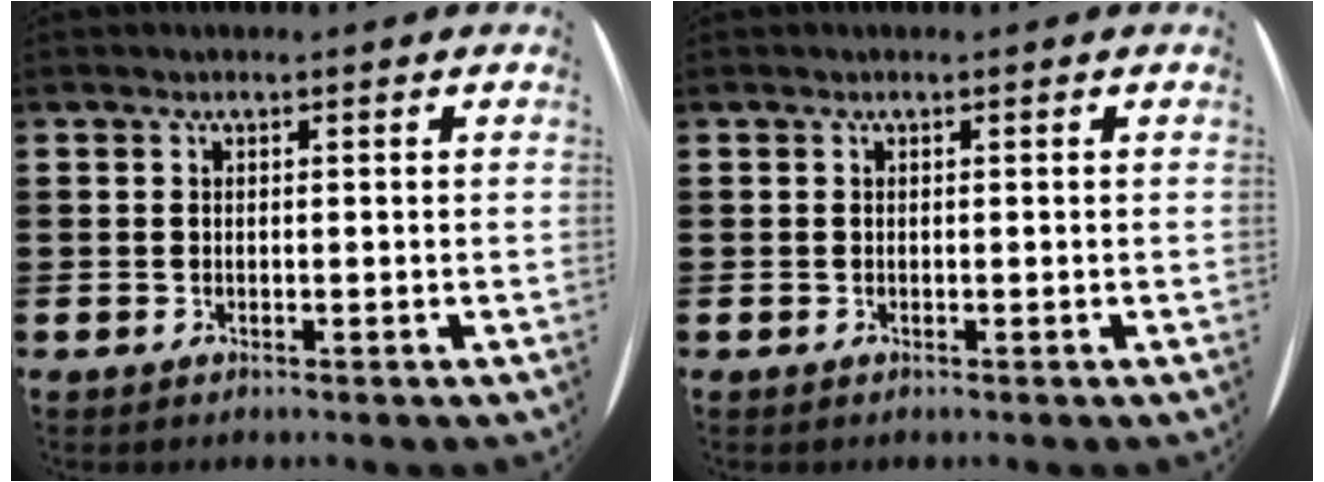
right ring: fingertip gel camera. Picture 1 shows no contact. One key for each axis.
{"total": 0.0}